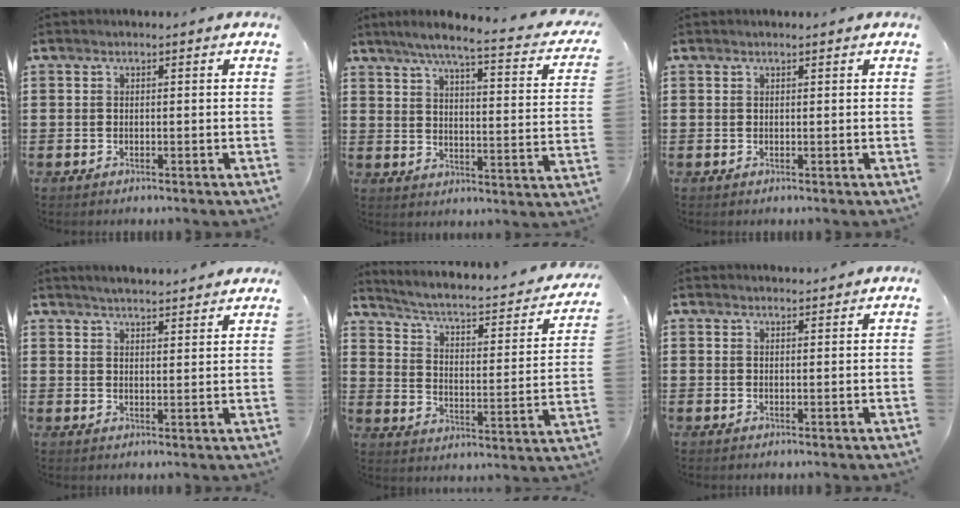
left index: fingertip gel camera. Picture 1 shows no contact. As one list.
[{"total": 6.0, "force": [4.6, -0.2, 3.9], "torque": [-0.089, -0.036, 0.068]}, {"total": 0.5, "force": [0.4, 0.0, 0.3], "torque": [-0.007, 0.000, 0.009]}, {"total": 3.4, "force": [3.4, -0.3, 0.5], "torque": [-0.019, -0.013, 0.060]}, {"total": 3.5, "force": [2.4, 0.8, 2.5], "torque": [-0.064, -0.029, 0.028]}, {"total": 1.4, "force": [1.4, 0.1, 0.1], "torque": [-0.005, 0.000, 0.027]}]